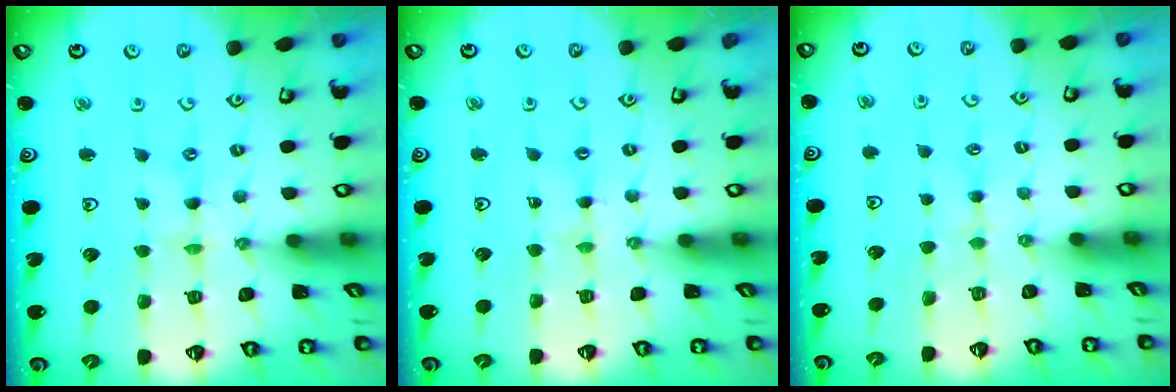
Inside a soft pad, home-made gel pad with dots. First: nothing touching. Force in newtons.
{"total": 2.0, "press": 2.0, "slide": 0.3}
{"total": 1.9, "press": 1.9, "slide": 0.3}